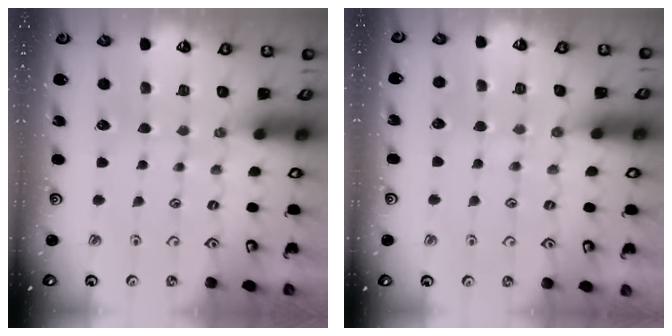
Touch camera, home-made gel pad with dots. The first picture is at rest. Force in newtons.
{"total": 6.2, "press": 6.1, "slide": 0.8}